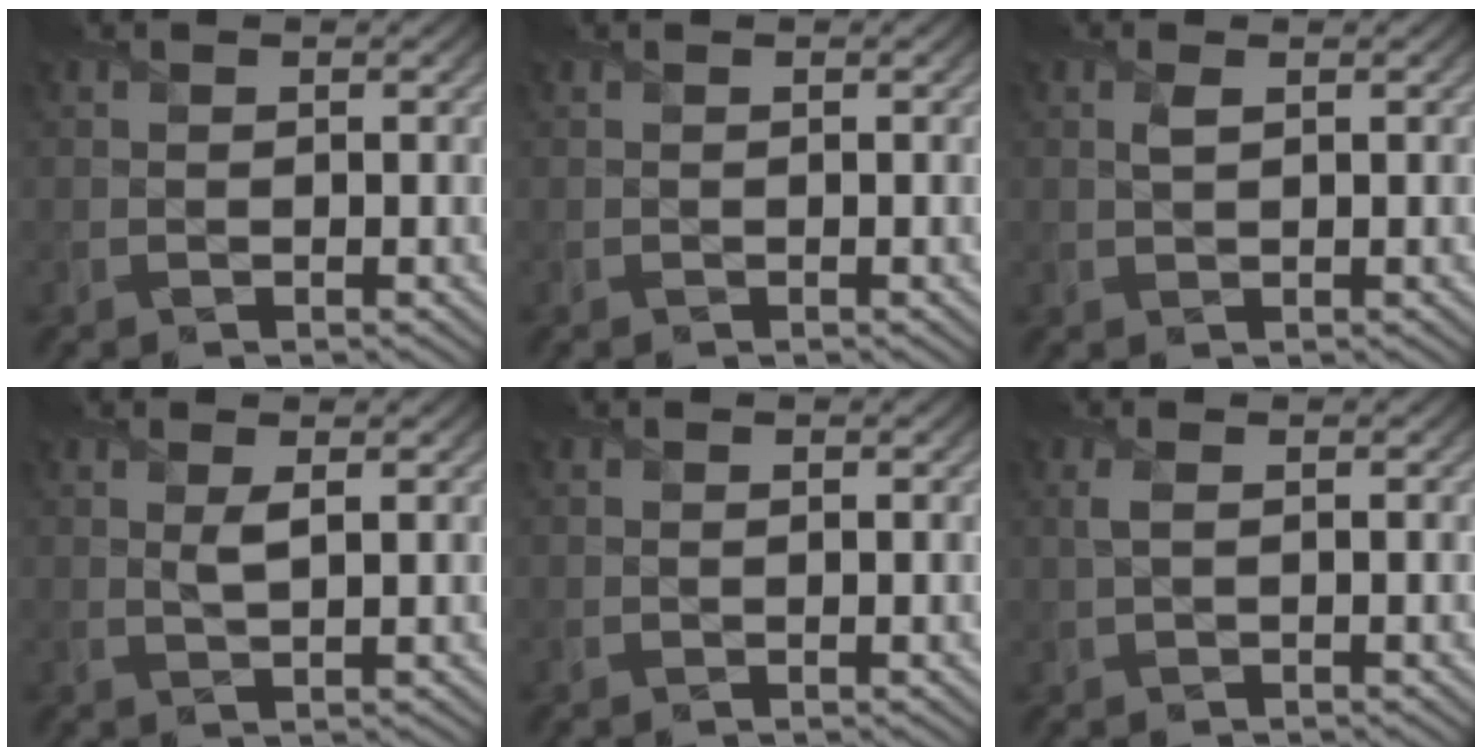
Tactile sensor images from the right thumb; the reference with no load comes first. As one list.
[{"total": 0.0}, {"total": 1.0, "force": [0.5, 0.4, 0.8], "torque": [-0.022, -0.002, 0.010]}, {"total": 1.6, "force": [0.8, 0.3, 1.4], "torque": [-0.029, -0.001, 0.016]}, {"total": 0.0}, {"total": 1.3, "force": [0.4, 0.3, 1.2], "torque": [-0.034, 0.006, 0.007]}]